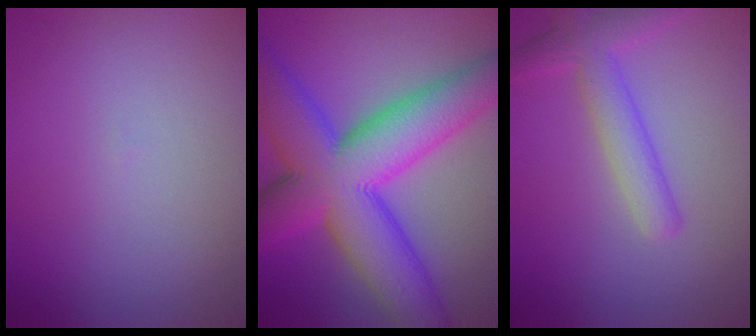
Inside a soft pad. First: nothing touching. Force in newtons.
{"total": 13.9, "press": 13.9, "slide": 0.2}
{"total": 3.7, "press": 3.7, "slide": 0.1}